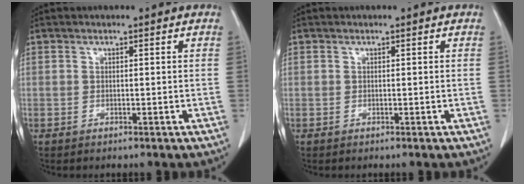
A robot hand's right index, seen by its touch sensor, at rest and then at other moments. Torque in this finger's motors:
{"motor_torque": [0.00, -0.01, 0.00, 0.00]}